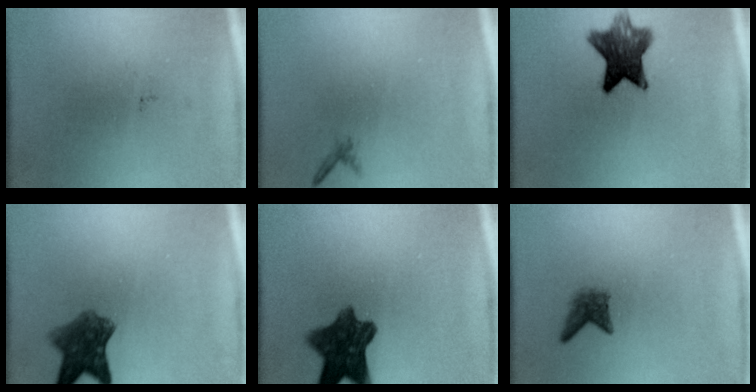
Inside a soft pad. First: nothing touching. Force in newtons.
{"total": 0.6}
{"total": 9.1}
{"total": 6.4}
{"total": 9.1}
{"total": 2.1}